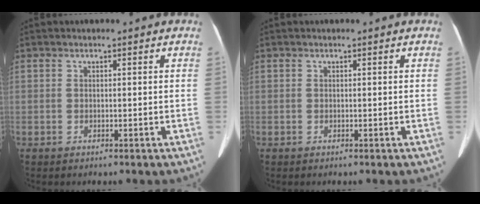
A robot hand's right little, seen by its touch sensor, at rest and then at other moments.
{"total": 0.0}